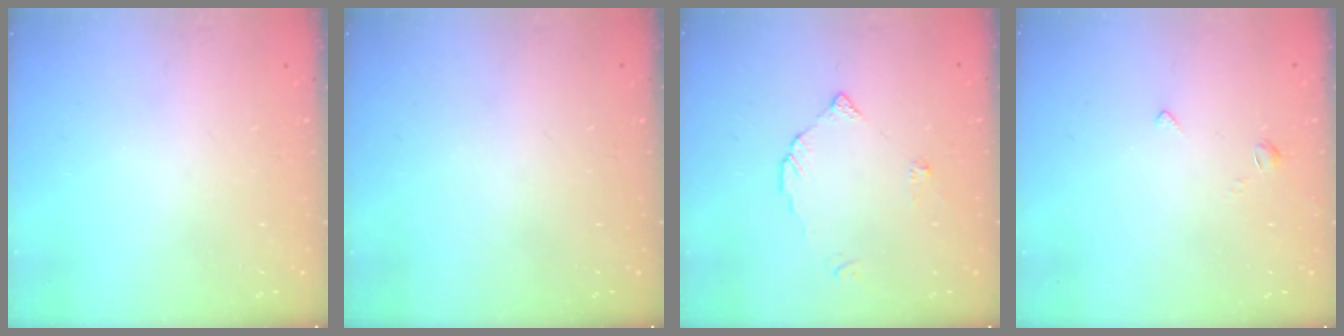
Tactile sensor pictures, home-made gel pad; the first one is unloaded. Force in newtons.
{"total": 0.0}
{"total": 3.0, "press": 3.0, "slide": 0.2}
{"total": 2.2, "press": 2.2, "slide": 0.5}